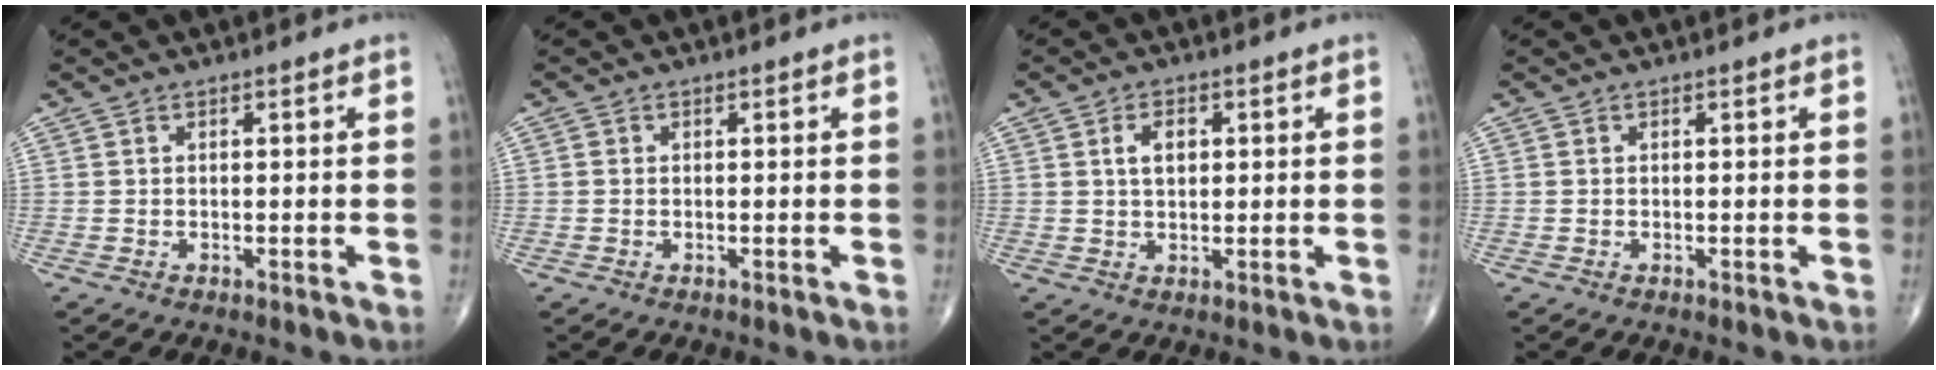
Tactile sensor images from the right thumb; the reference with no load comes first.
{"total": 0.6, "force": [0.0, 0.5, 0.2], "torque": [-0.002, 0.001, -0.002]}
{"total": 4.0, "force": [1.1, 2.5, 3.0], "torque": [-0.045, 0.000, 0.020]}
{"total": 0.0}